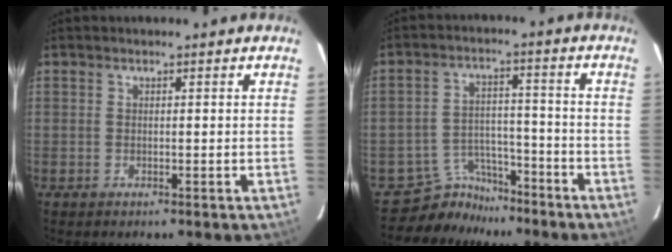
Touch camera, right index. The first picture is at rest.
{"total": 7.8, "force": [-6.9, 3.6, -0.5], "torque": [-0.007, 0.029, -0.118]}